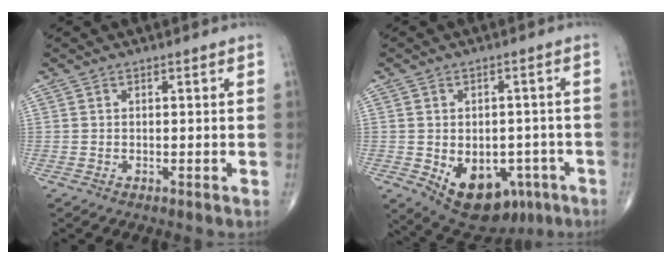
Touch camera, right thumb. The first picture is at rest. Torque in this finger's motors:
{"motor_torque": [-0.35, 0.53, 0.70, 0.20, 0.22]}